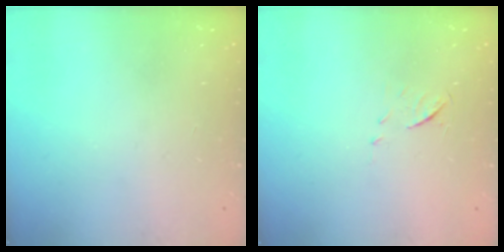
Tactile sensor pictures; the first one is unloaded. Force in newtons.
{"total": 5.8, "press": 5.8, "slide": 0.5}